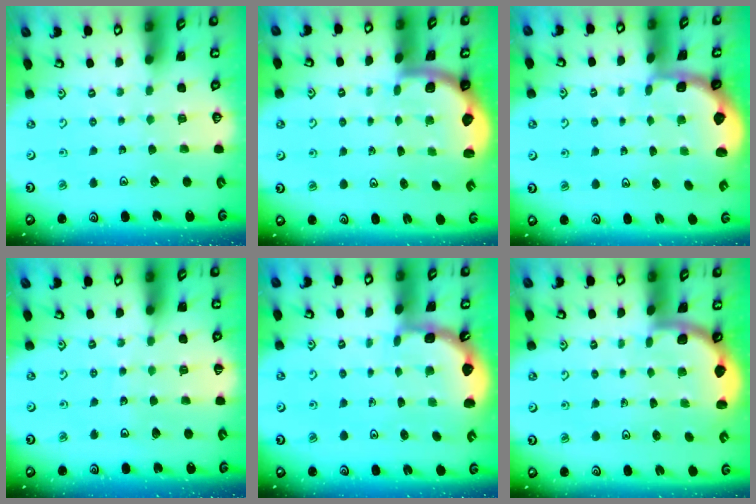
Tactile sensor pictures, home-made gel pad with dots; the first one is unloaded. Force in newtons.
{"total": 2.0, "press": 1.9, "slide": 0.5}
{"total": 1.2, "press": 1.2, "slide": 0.2}
{"total": 3.6, "press": 3.6, "slide": 0.4}
{"total": 2.1, "press": 2.1, "slide": 0.2}
{"total": 1.7, "press": 1.7, "slide": 0.0}